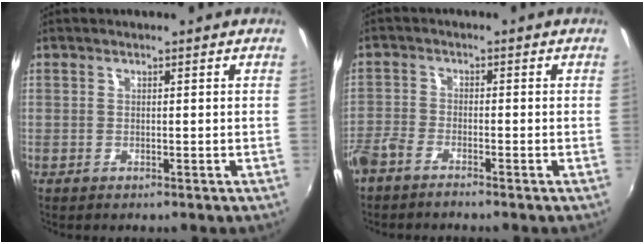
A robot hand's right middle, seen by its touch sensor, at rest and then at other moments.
{"total": 4.3, "force": [-3.6, 1.2, 2.1], "torque": [-0.060, -0.008, -0.076]}